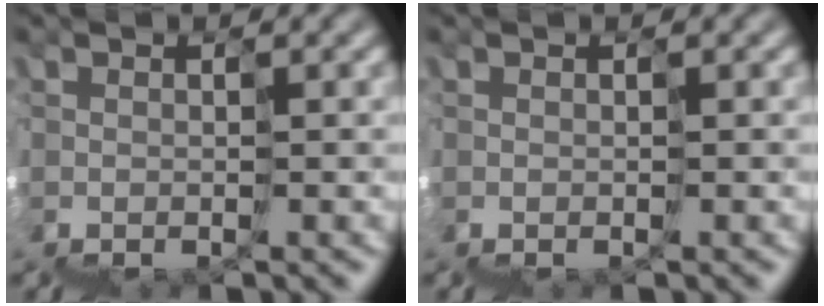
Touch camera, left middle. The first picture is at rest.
{"total": 0.0}